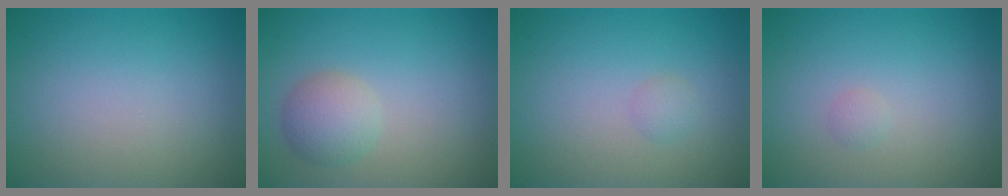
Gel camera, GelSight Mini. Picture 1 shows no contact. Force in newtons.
{"total": 2.8, "press": 2.8, "slide": 0.1}
{"total": 0.8, "press": 0.8, "slide": 0.1}
{"total": 0.6, "press": 0.6, "slide": 0.0}